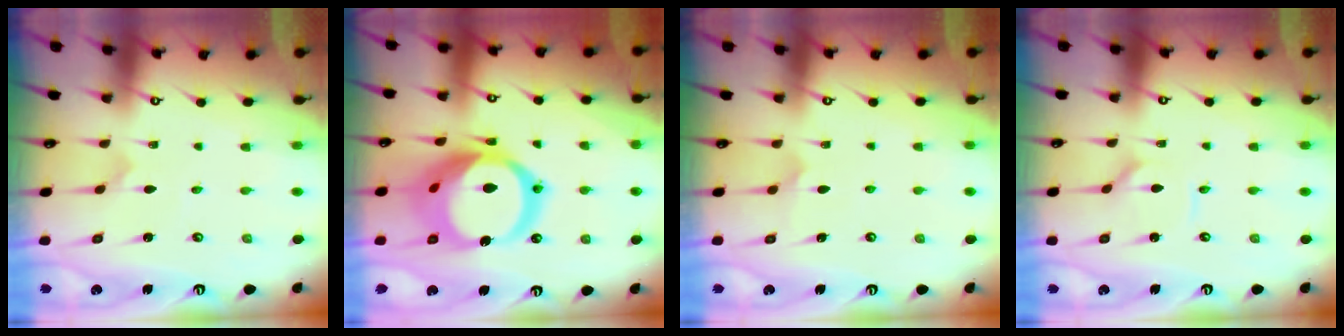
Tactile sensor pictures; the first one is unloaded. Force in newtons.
{"total": 21.2, "press": 21.1, "slide": 2.3}
{"total": 5.5, "press": 5.5, "slide": 0.3}
{"total": 1.3, "press": 1.2, "slide": 0.1}